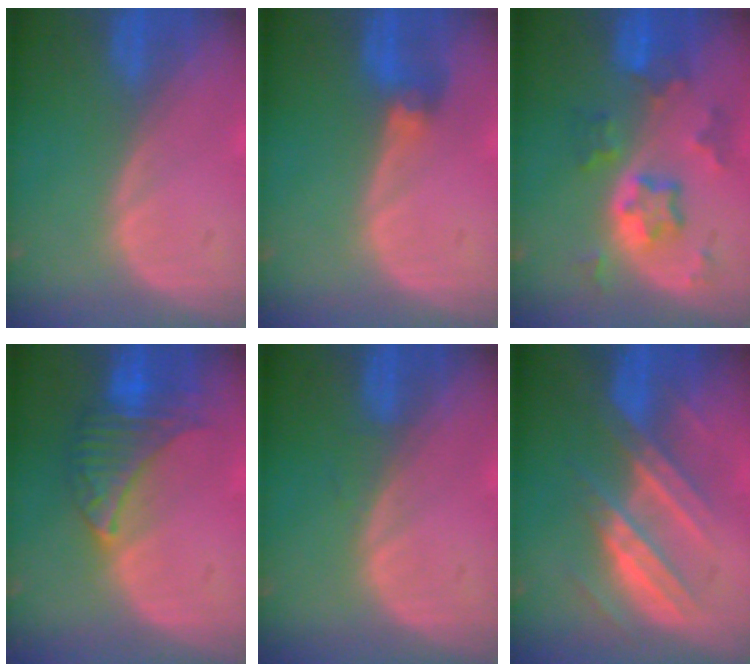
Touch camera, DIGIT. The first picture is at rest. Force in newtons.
{"total": 2.9, "press": 2.6, "slide": 1.2}
{"total": 7.5, "press": 6.6, "slide": 3.6}
{"total": 6.8, "press": 6.7, "slide": 0.9}
{"total": 0.6, "press": 0.6, "slide": 0.2}
{"total": 7.2, "press": 7.2, "slide": 0.8}